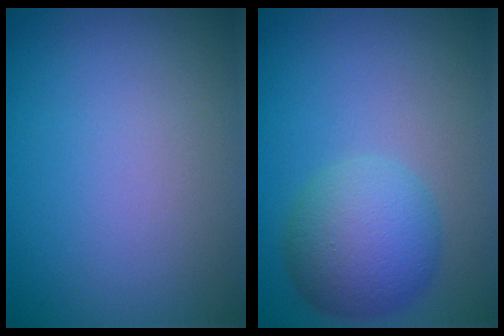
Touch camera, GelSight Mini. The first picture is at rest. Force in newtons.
{"total": 5.5, "press": 5.5, "slide": 0.2}